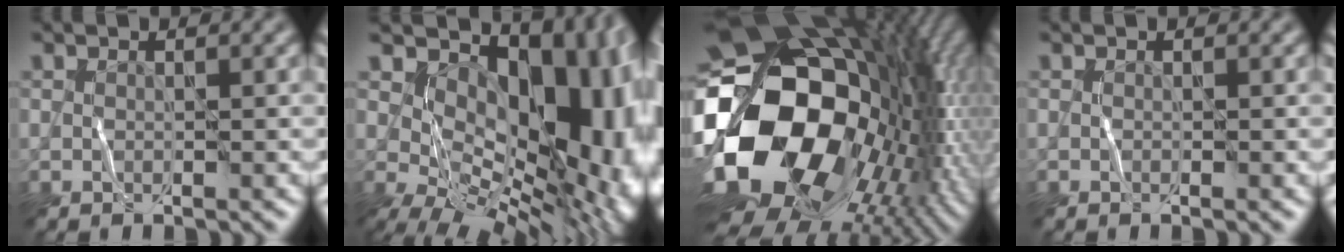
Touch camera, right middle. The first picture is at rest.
{"total": 18.8, "force": [1.3, 10.9, 15.3], "torque": [-0.171, 0.010, 0.049]}
{"total": 20.6, "force": [-4.4, 13.8, 14.6], "torque": [-0.291, -0.019, -0.062]}
{"total": 0.0}